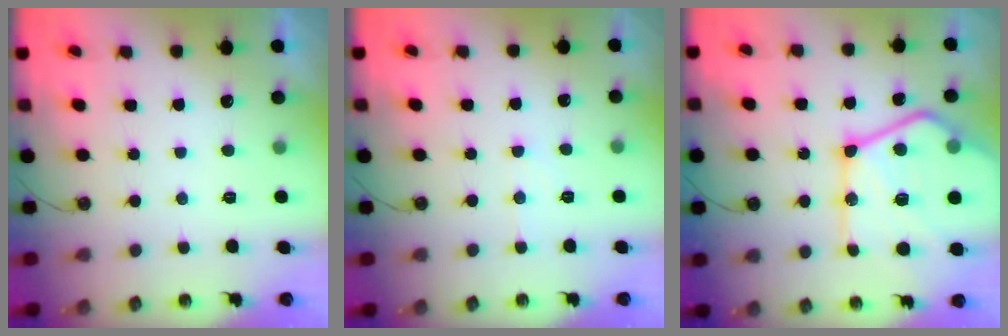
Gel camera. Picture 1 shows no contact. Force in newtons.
{"total": 5.2, "press": 5.2, "slide": 0.5}
{"total": 29.0, "press": 28.8, "slide": 3.0}